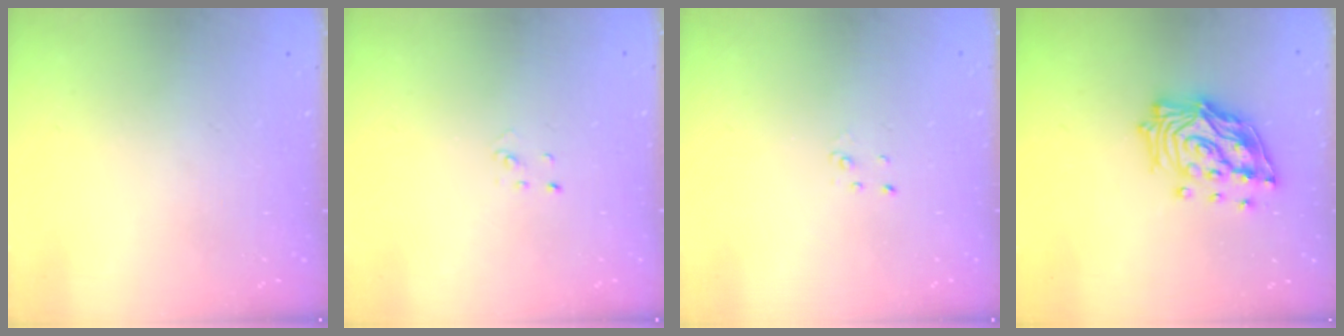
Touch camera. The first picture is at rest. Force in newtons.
{"total": 2.0, "press": 2.0, "slide": 0.1}
{"total": 2.0, "press": 2.0, "slide": 0.2}
{"total": 17.0, "press": 16.8, "slide": 2.2}